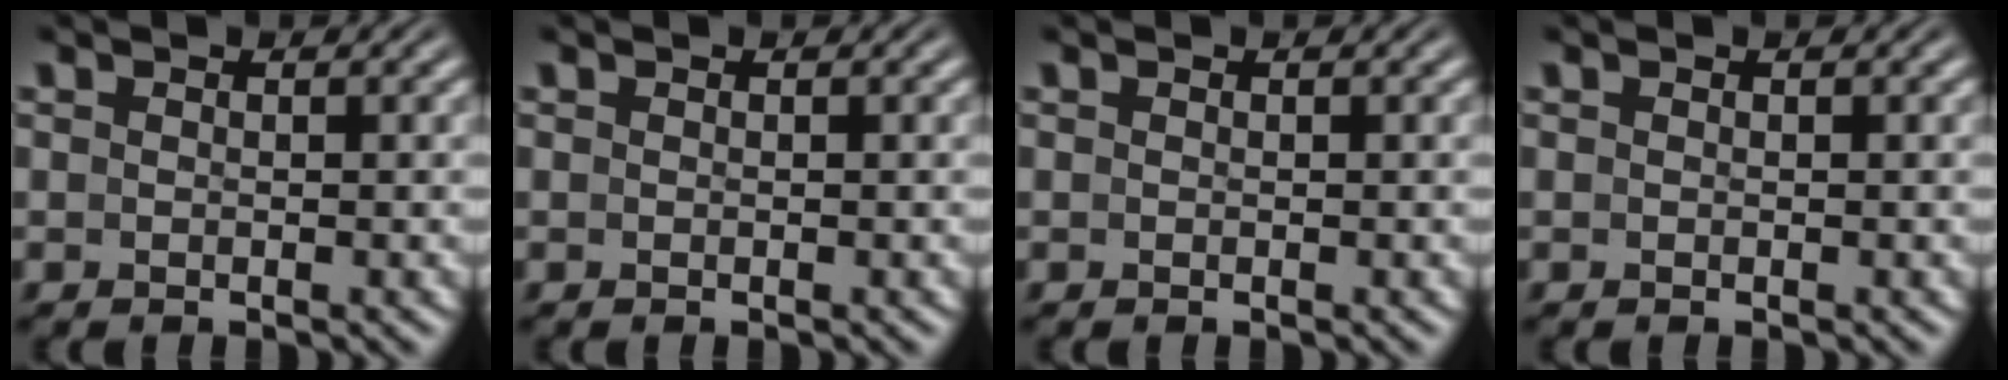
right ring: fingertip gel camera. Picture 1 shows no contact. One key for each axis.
{"total": 0.0}
{"total": 0.0}
{"total": 0.0}